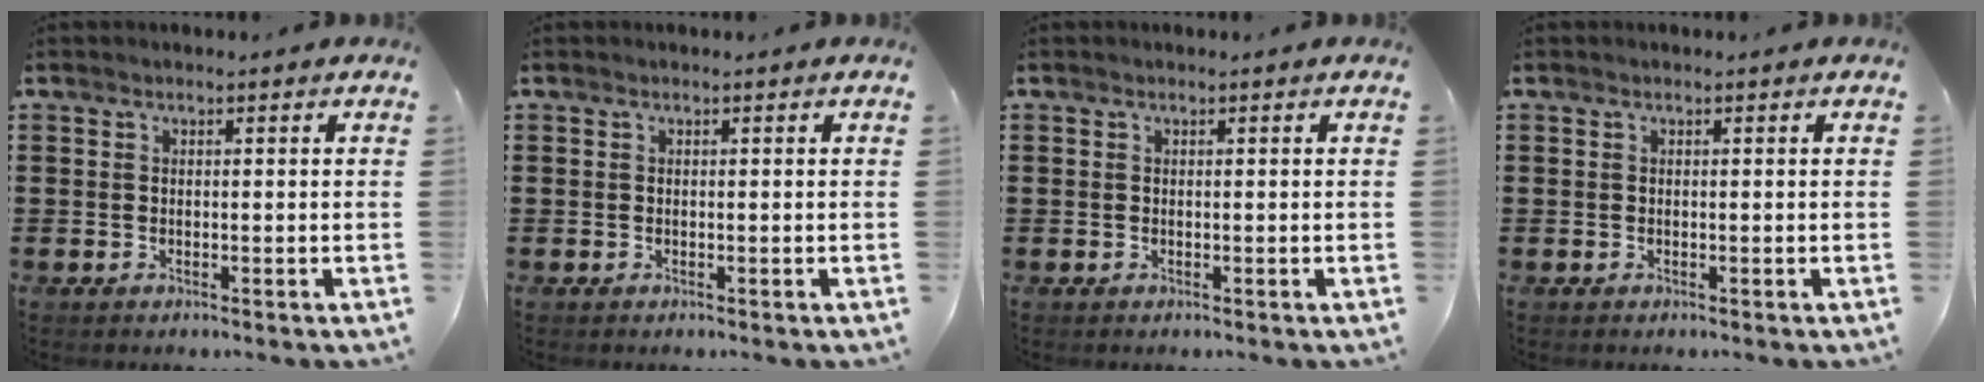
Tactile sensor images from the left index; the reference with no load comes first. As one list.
[{"total": 0.0}, {"total": 0.0}, {"total": 0.0}]